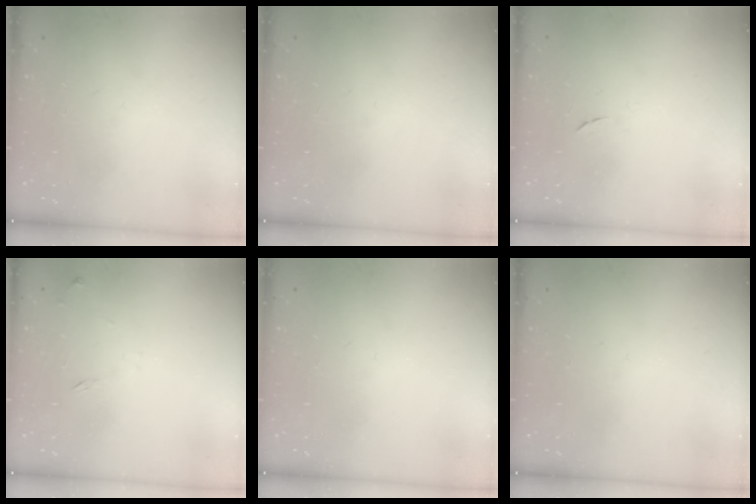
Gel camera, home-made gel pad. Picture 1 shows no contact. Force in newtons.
{"total": 0.0}
{"total": 4.8, "press": 4.8, "slide": 0.5}
{"total": 6.7, "press": 6.7, "slide": 0.6}
{"total": 0.0}
{"total": 0.0}